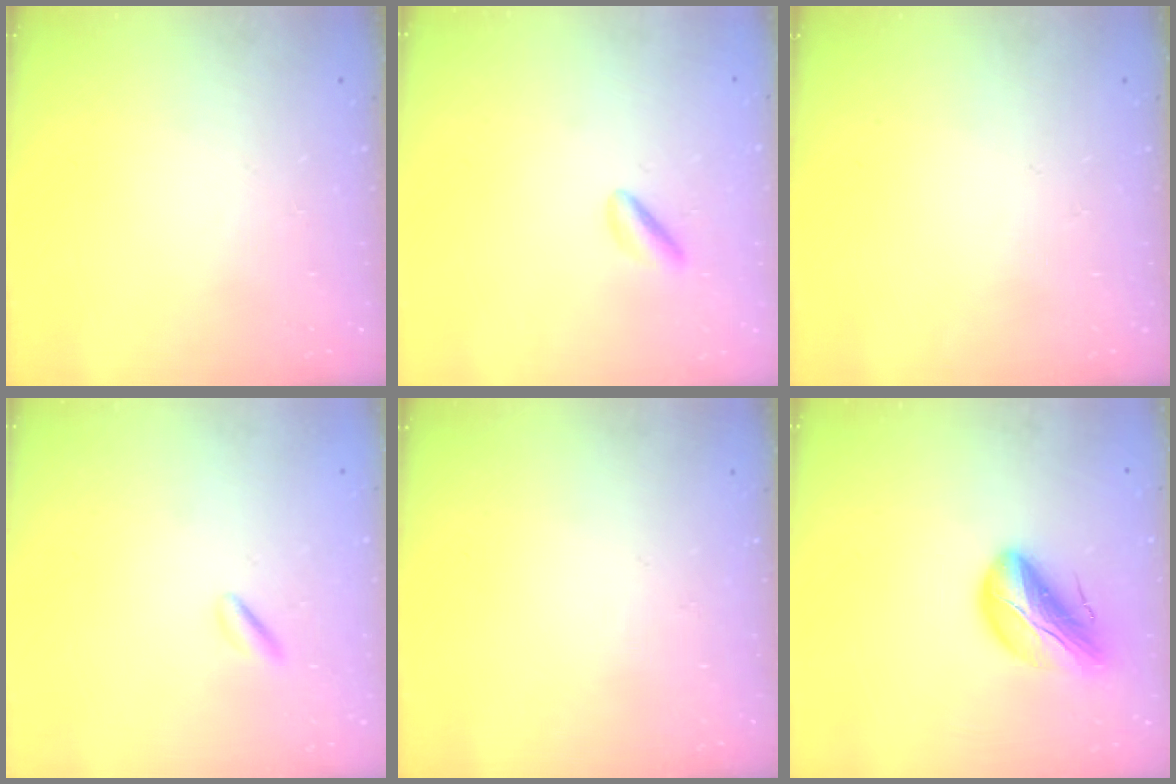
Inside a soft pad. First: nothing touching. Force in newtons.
{"total": 2.1, "press": 2.0, "slide": 0.8}
{"total": 0.0}
{"total": 0.7, "press": 0.6, "slide": 0.4}
{"total": 0.0}
{"total": 14.2, "press": 13.6, "slide": 3.9}